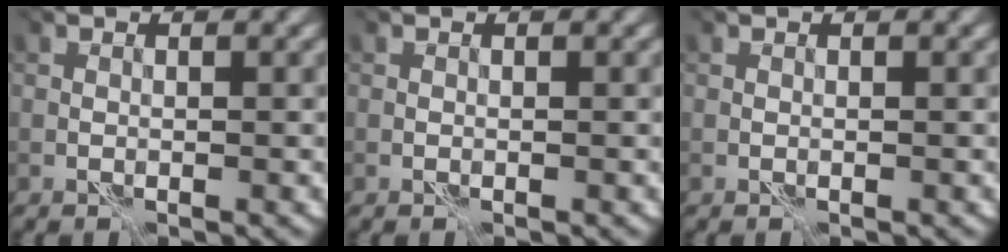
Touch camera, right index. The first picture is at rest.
{"total": 0.0}
{"total": 0.0}